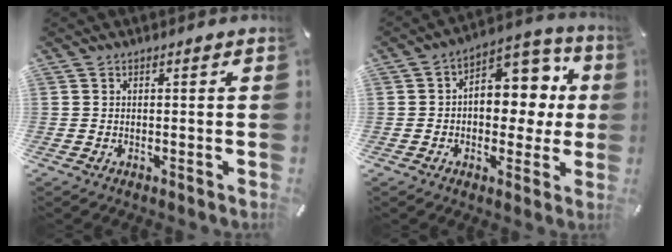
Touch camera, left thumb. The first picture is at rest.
{"total": 11.2, "force": [1.8, 8.4, 7.2], "torque": [-0.077, -0.021, 0.032]}